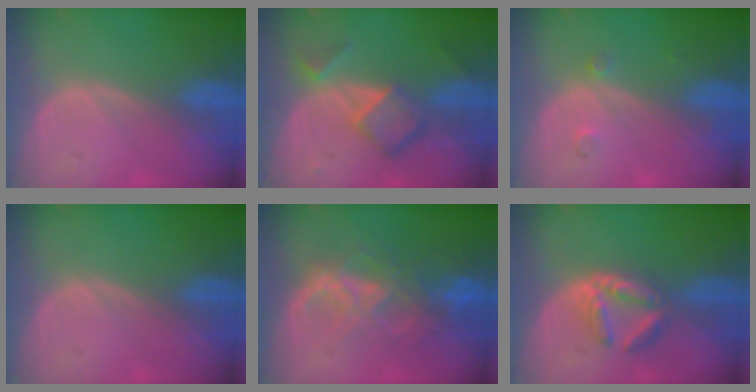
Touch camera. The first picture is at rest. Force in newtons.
{"total": 6.8, "press": 5.9, "slide": 3.5}
{"total": 1.5, "press": 1.2, "slide": 0.8}
{"total": 0.0}
{"total": 8.9, "press": 7.5, "slide": 4.7}
{"total": 5.3, "press": 5.2, "slide": 0.8}